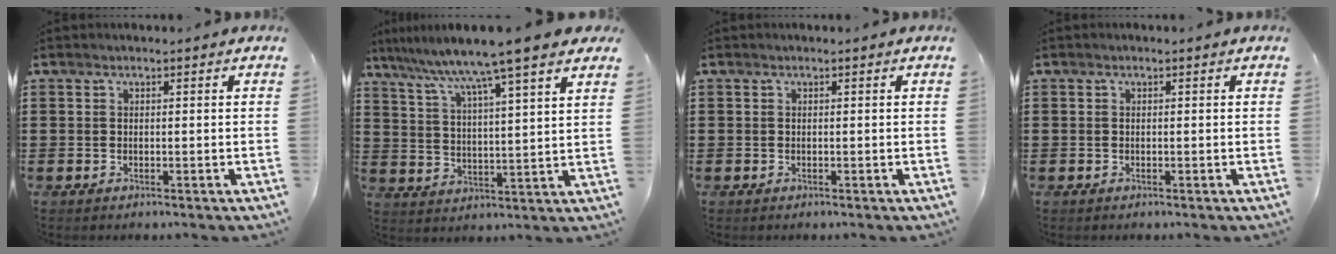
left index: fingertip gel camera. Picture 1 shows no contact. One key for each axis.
{"total": 7.3, "fx": 6.0, "fy": -1.1, "fz": 4.0, "tx": -0.102, "ty": -0.042, "tz": 0.091}
{"total": 0.0}
{"total": 0.0}